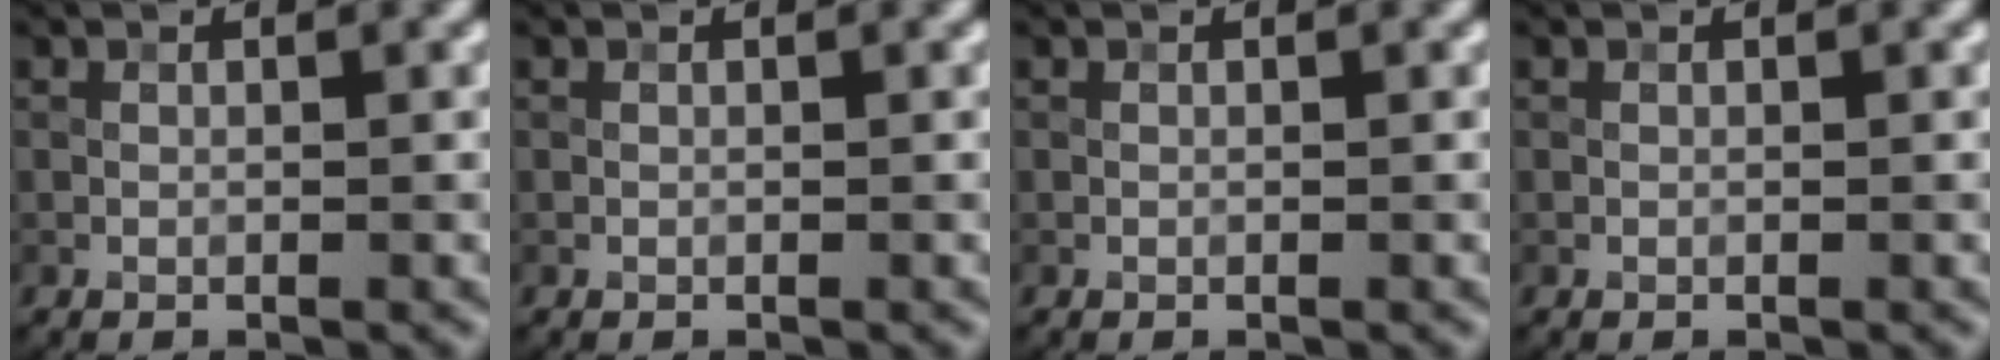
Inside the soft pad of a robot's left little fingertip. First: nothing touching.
{"total": 0.0}
{"total": 0.0}
{"total": 0.0}